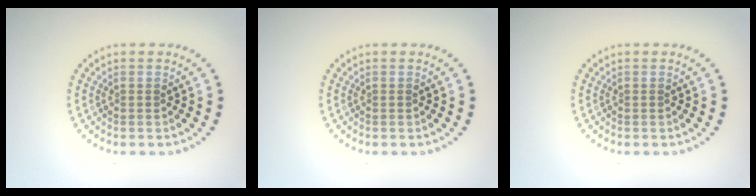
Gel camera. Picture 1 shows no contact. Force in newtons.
{"total": 0.0}
{"total": 0.0}